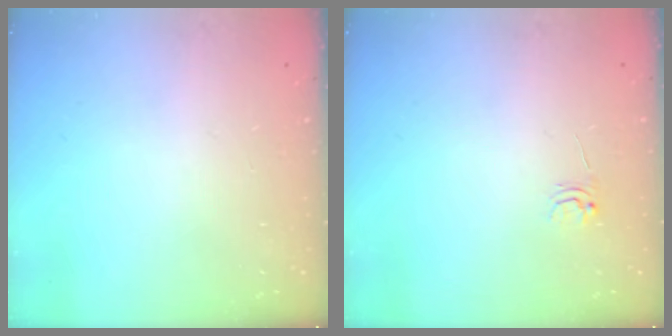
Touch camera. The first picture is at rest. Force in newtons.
{"total": 4.0, "press": 4.0, "slide": 0.6}